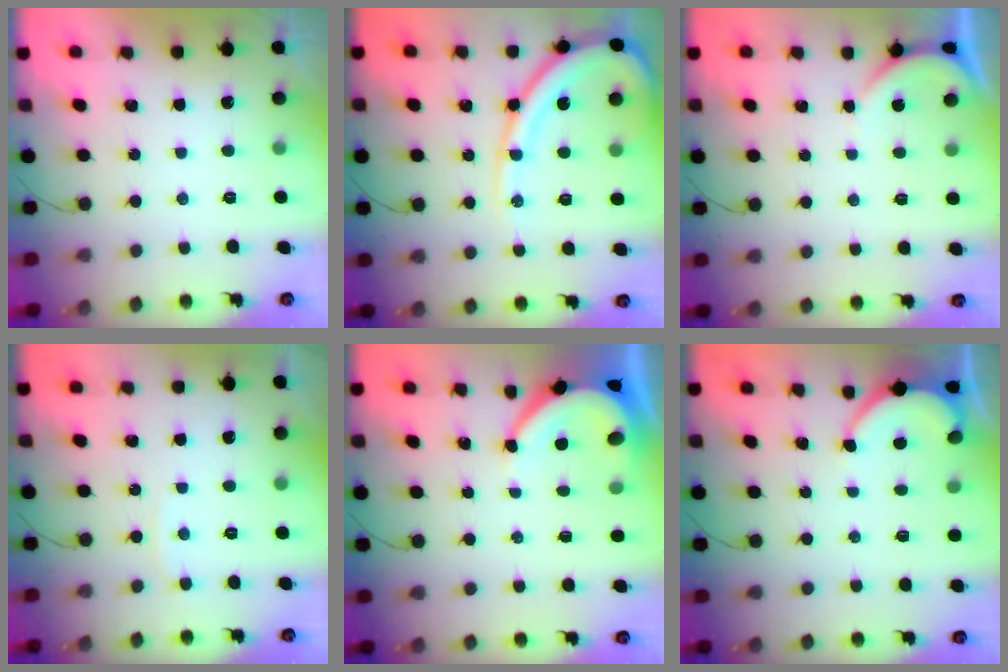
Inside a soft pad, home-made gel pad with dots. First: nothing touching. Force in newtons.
{"total": 15.8, "press": 15.7, "slide": 1.5}
{"total": 2.8, "press": 2.8, "slide": 0.5}
{"total": 3.1, "press": 3.1, "slide": 0.2}
{"total": 5.4, "press": 5.4, "slide": 0.6}
{"total": 4.3, "press": 4.2, "slide": 0.4}